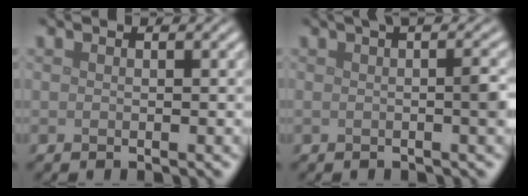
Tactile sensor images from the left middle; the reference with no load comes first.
{"total": 3.7, "force": [0.4, 1.0, 3.6], "torque": [-0.036, 0.010, 0.002]}